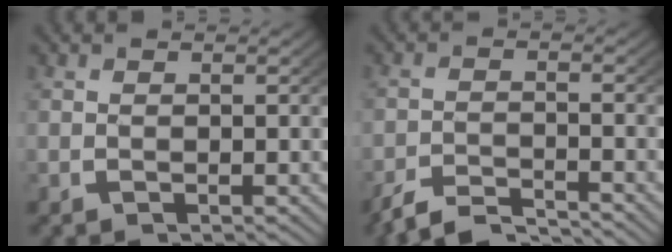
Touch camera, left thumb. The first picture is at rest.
{"total": 4.2, "force": [-3.9, 1.0, 1.3], "torque": [-0.026, -0.009, -0.072]}